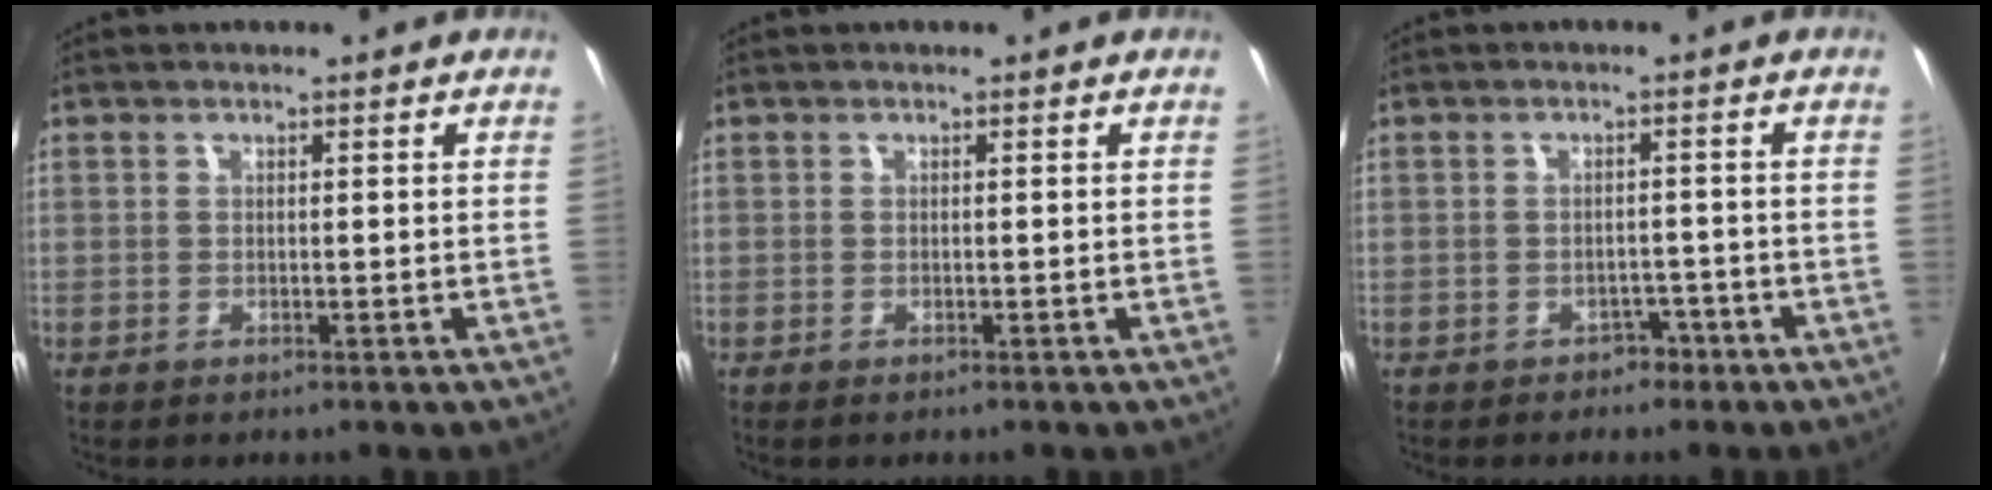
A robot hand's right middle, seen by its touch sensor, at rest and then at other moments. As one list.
[{"total": 0.0}, {"total": 2.9, "force": [-2.2, 1.9, 0.5], "torque": [-0.012, 0.005, -0.028]}]